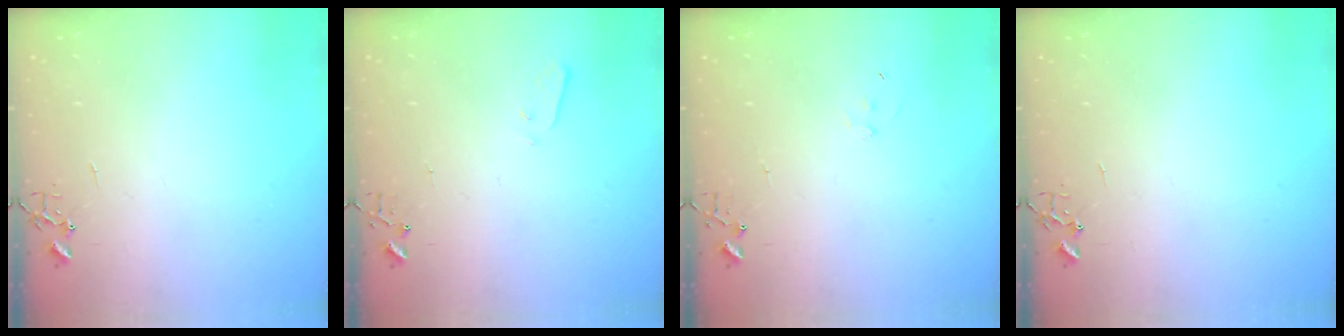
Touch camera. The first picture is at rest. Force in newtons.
{"total": 1.9, "press": 1.9, "slide": 0.4}
{"total": 6.8, "press": 6.8, "slide": 0.5}
{"total": 0.0}